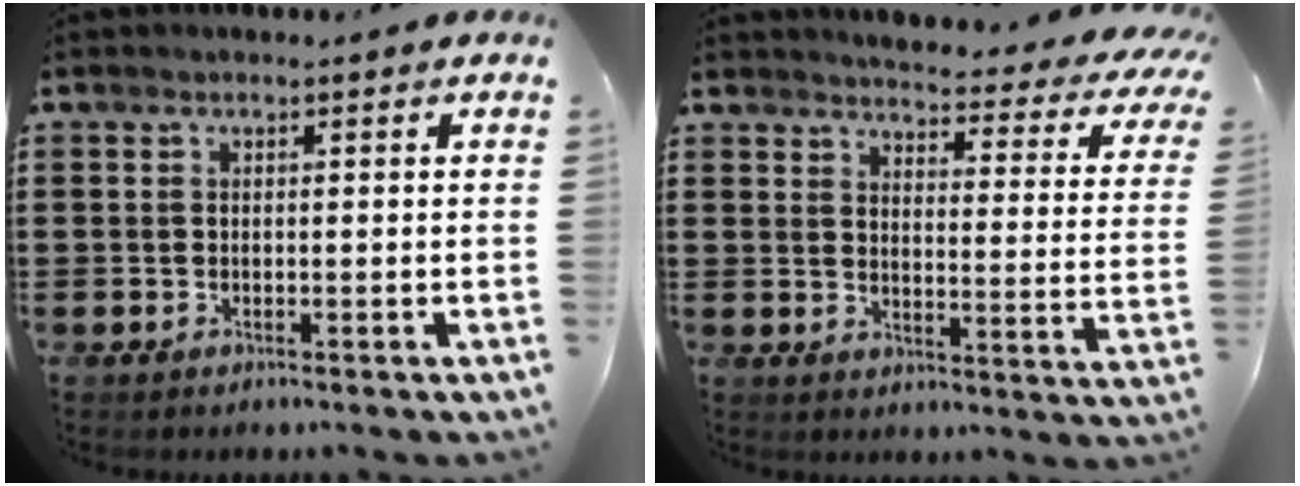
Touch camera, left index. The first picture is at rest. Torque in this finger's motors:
{"motor_torque": [1.81, -0.33, 0.69, 0.04]}